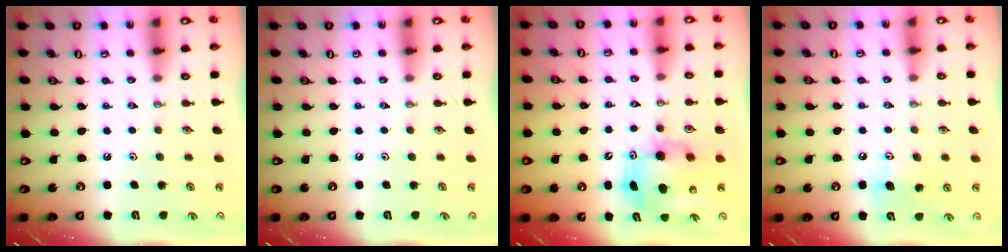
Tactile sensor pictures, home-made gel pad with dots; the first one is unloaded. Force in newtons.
{"total": 0.0}
{"total": 8.9, "press": 8.7, "slide": 1.8}
{"total": 7.4, "press": 7.1, "slide": 2.2}